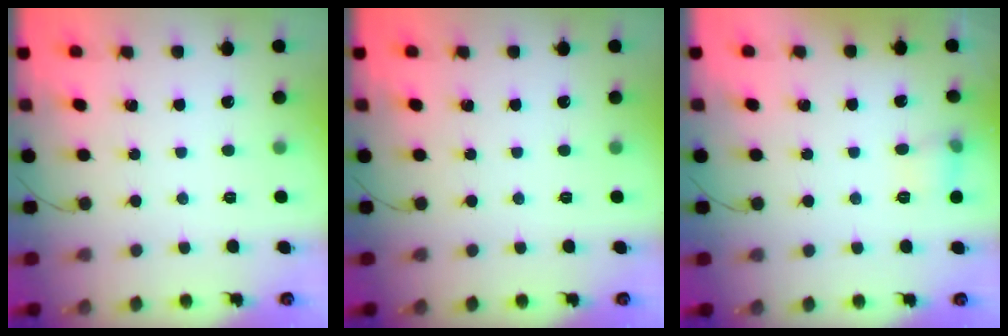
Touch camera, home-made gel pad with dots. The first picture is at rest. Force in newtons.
{"total": 0.0}
{"total": 6.9, "press": 6.7, "slide": 1.7}